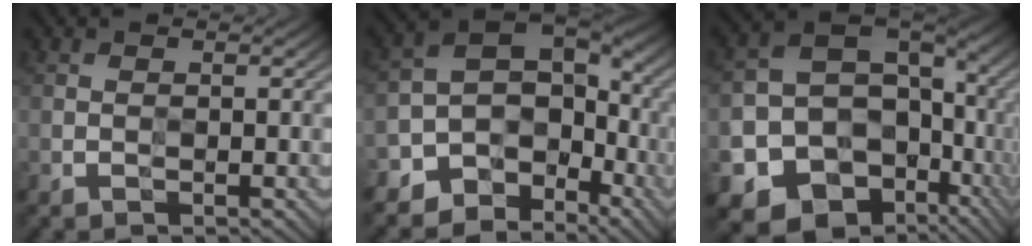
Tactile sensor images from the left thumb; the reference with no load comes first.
{"total": 9.3, "force": [-4.6, 6.8, 4.3], "torque": [-0.080, -0.022, -0.080]}
{"total": 17.8, "force": [-5.6, 14.3, 8.9], "torque": [-0.183, -0.039, -0.064]}